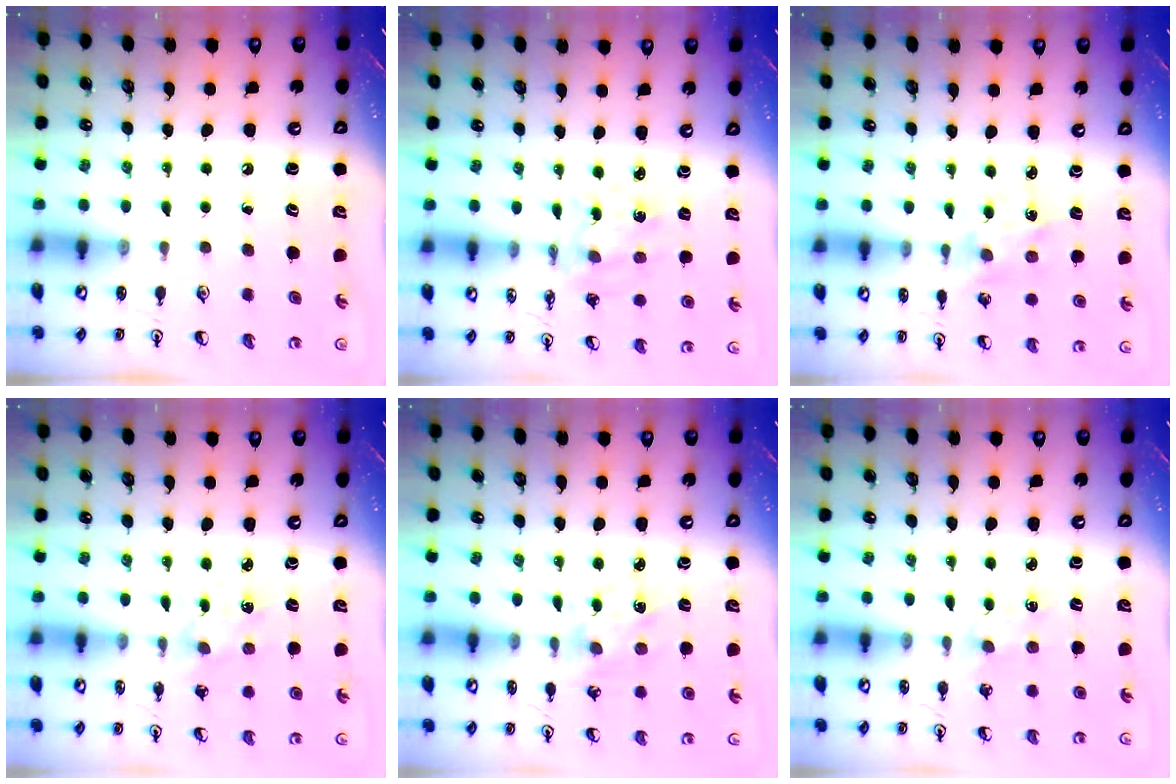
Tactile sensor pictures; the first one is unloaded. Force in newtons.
{"total": 2.0, "press": 2.0, "slide": 0.3}
{"total": 1.5, "press": 1.4, "slide": 0.1}
{"total": 2.5, "press": 2.4, "slide": 0.4}
{"total": 2.4, "press": 2.4, "slide": 0.0}
{"total": 1.3, "press": 1.3, "slide": 0.2}